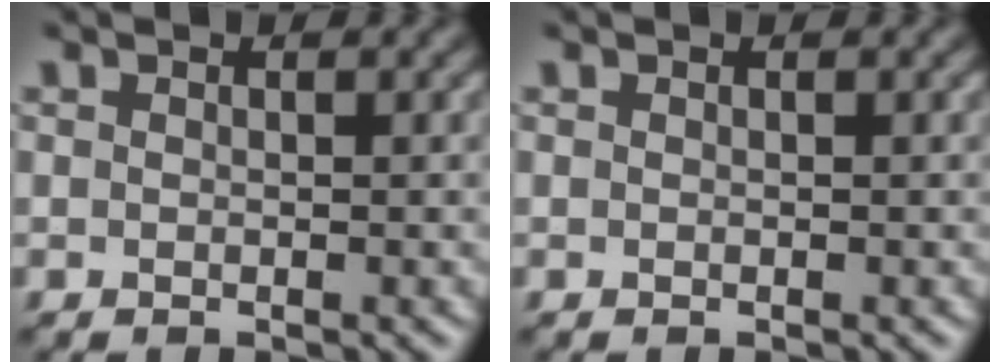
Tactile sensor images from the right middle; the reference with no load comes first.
{"total": 0.0}